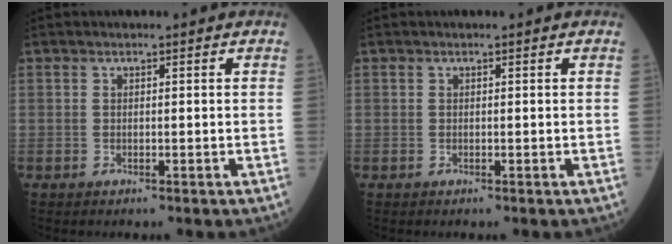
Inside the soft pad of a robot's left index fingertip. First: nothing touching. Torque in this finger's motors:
{"motor_torque": [0.00, 0.00, 0.00, 0.00]}